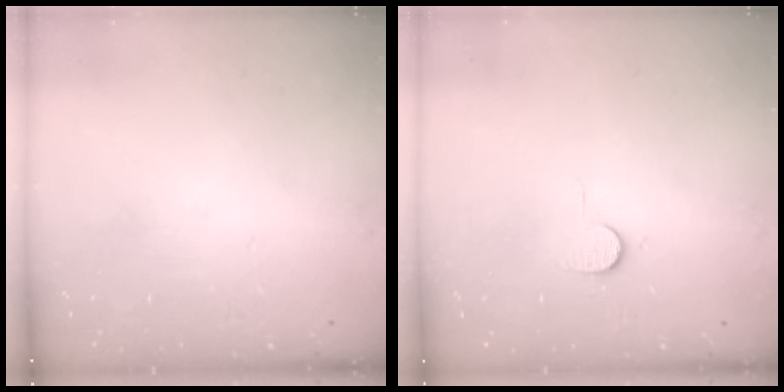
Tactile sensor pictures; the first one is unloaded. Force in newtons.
{"total": 6.4, "press": 6.4, "slide": 0.4}